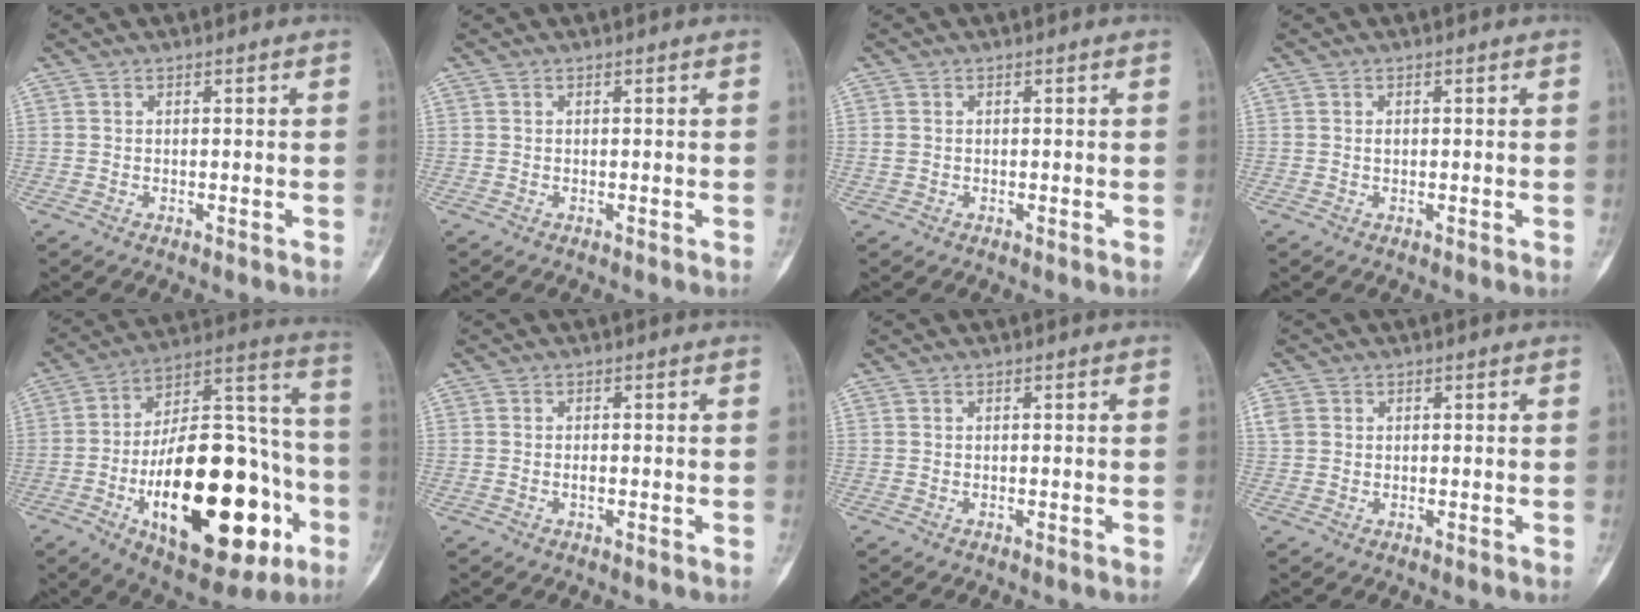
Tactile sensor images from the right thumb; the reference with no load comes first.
{"total": 0.0}
{"total": 1.2, "force": [0.0, 1.0, 0.7], "torque": [-0.017, -0.001, 0.000]}
{"total": 0.7, "force": [0.1, 0.5, 0.5], "torque": [-0.009, 0.001, 0.001]}
{"total": 33.9, "force": [-10.7, 15.3, 28.3], "torque": [-0.424, 0.046, -0.151]}
{"total": 0.9, "force": [-0.2, 0.5, 0.7], "torque": [-0.013, 0.001, -0.005]}
{"total": 0.0}
{"total": 3.1, "force": [0.9, 2.7, 1.4], "torque": [-0.032, 0.010, 0.023]}